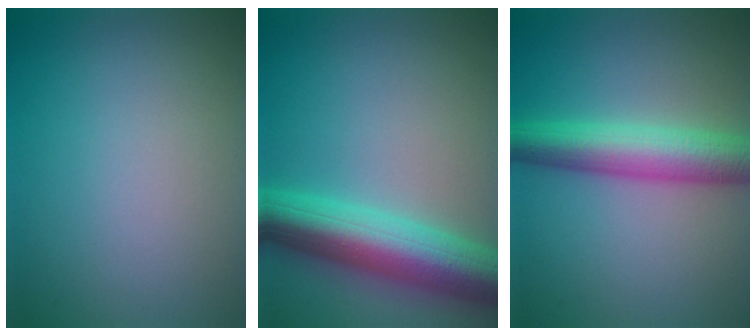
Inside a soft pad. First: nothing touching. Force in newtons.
{"total": 9.1, "press": 9.0, "slide": 0.5}
{"total": 6.3, "press": 6.3, "slide": 0.1}